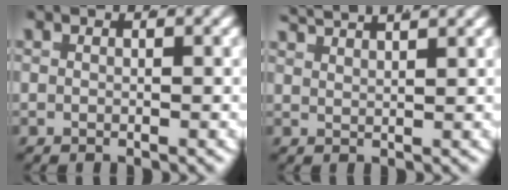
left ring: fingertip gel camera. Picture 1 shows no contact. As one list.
[{"total": 3.3, "force": [3.1, 0.3, 1.0], "torque": [-0.021, 0.007, 0.053]}]